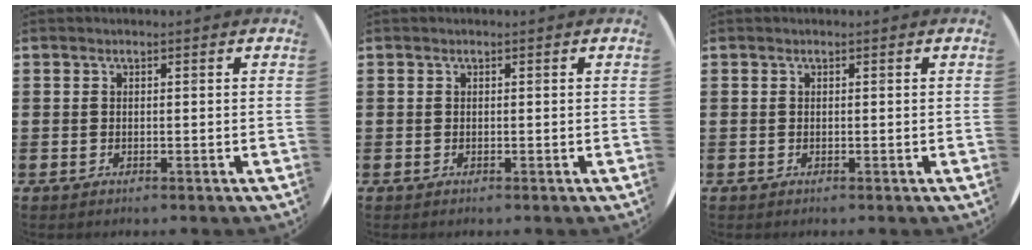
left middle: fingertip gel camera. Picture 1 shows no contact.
{"total": 0.0}
{"total": 0.0}